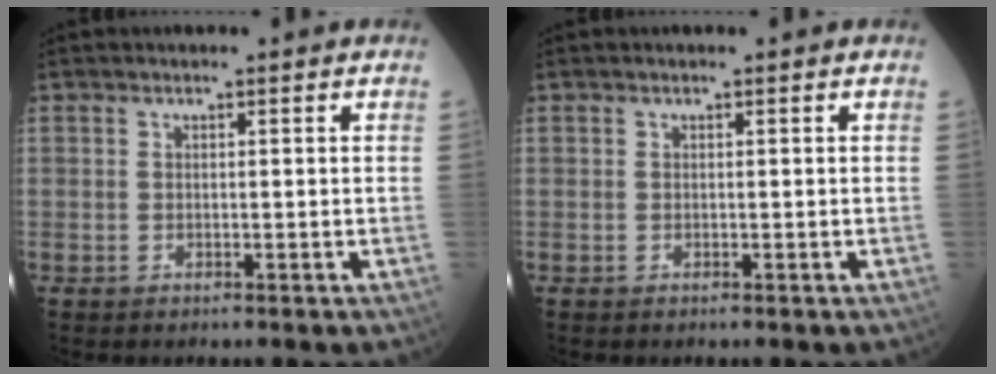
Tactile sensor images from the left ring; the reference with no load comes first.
{"total": 0.0}